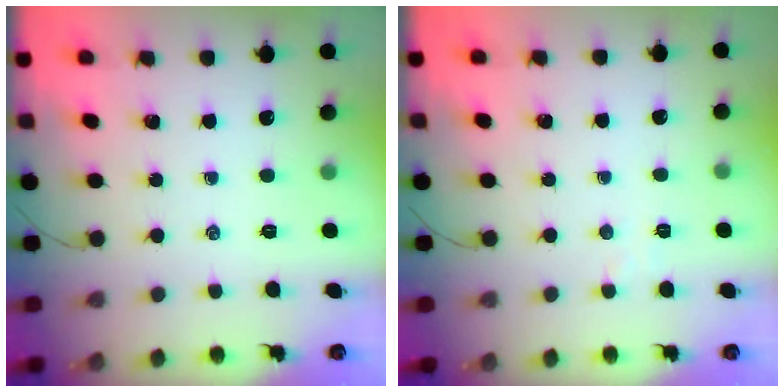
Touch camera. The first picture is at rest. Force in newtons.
{"total": 2.5, "press": 2.4, "slide": 0.7}